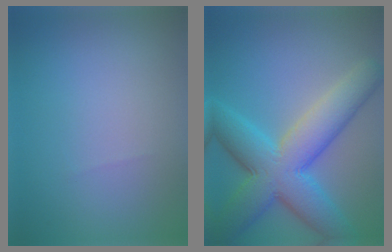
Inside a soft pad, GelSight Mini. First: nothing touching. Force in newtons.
{"total": 10.2, "press": 10.1, "slide": 0.3}